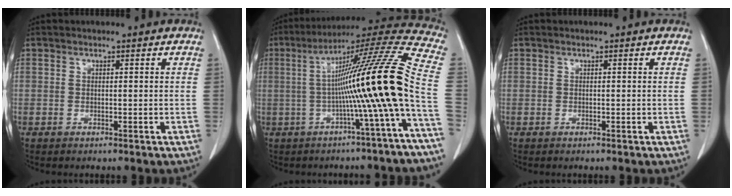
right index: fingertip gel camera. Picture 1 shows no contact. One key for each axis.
{"total": 18.0, "fx": -2.3, "fy": -2.0, "fz": 17.7, "tx": -0.263, "ty": 0.021, "tz": -0.048}
{"total": 0.0}